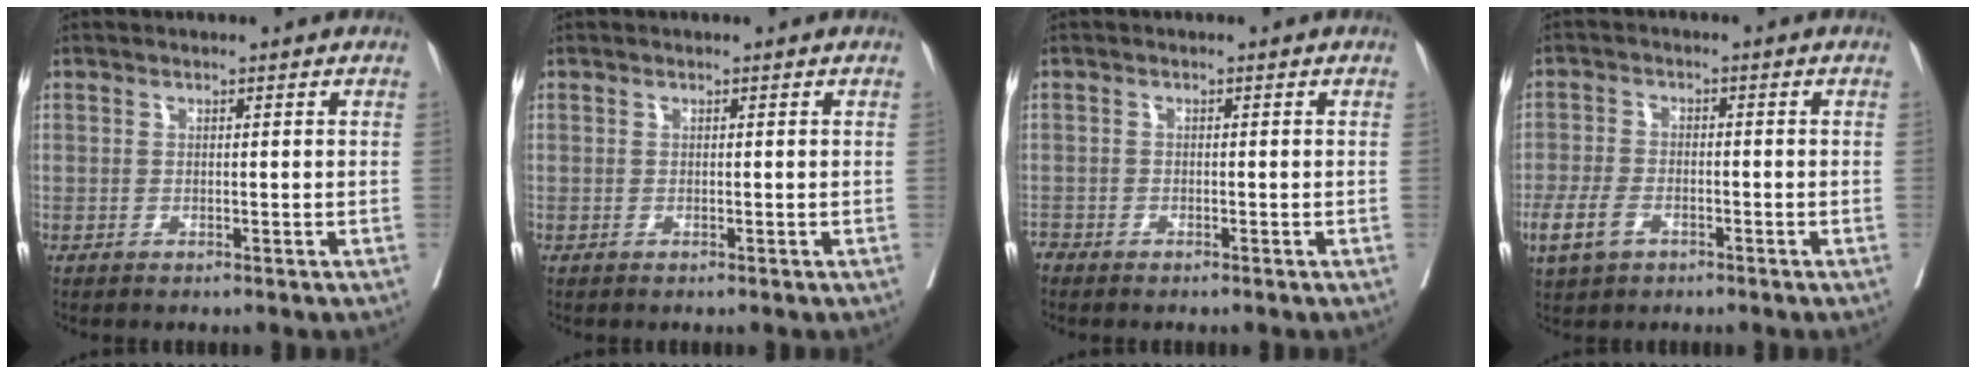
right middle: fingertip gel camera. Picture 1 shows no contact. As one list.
[{"total": 0.0}, {"total": 1.3, "force": [-1.2, 0.5, -0.1], "torque": [0.004, 0.000, -0.022]}, {"total": 6.0, "force": [-3.3, 3.7, 3.5], "torque": [-0.081, -0.001, -0.057]}]